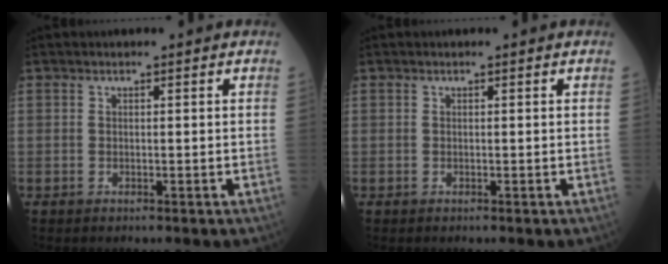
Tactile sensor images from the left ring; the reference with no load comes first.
{"total": 0.0}